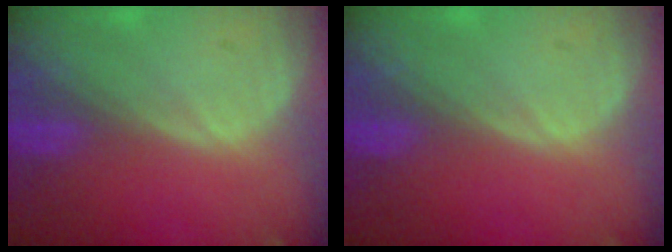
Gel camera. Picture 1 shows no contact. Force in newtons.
{"total": 0.0}